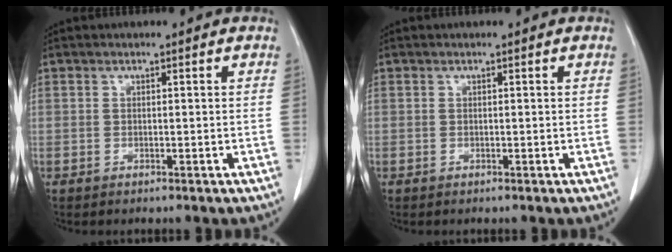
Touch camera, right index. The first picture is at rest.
{"total": 0.0}